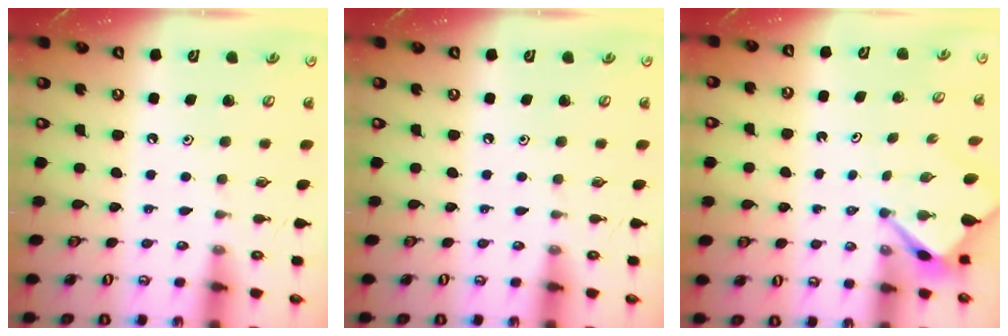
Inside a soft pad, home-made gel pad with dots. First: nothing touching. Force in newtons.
{"total": 0.0}
{"total": 2.9, "press": 2.9, "slide": 0.2}